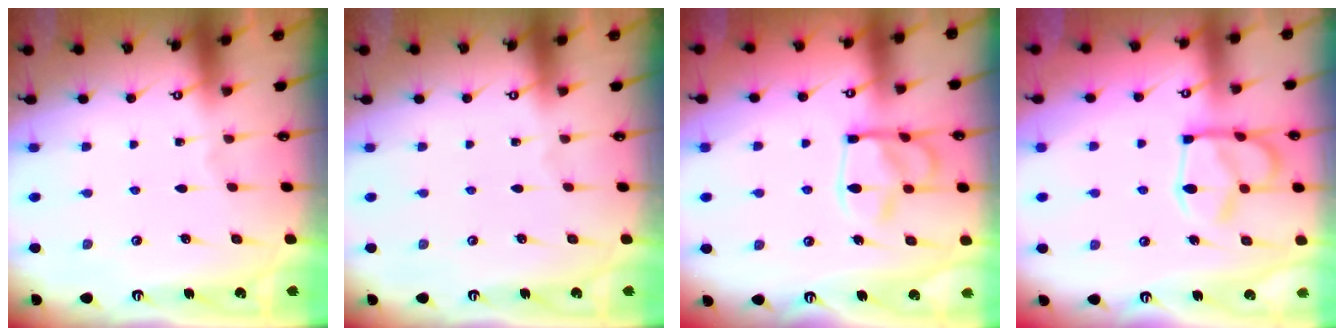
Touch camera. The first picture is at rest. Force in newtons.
{"total": 0.0}
{"total": 14.7, "press": 14.6, "slide": 1.5}
{"total": 15.1, "press": 15.0, "slide": 1.2}